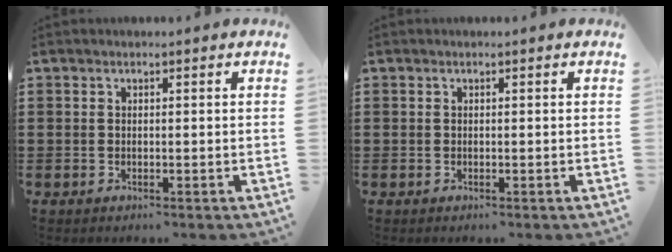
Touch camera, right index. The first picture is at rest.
{"total": 0.0}